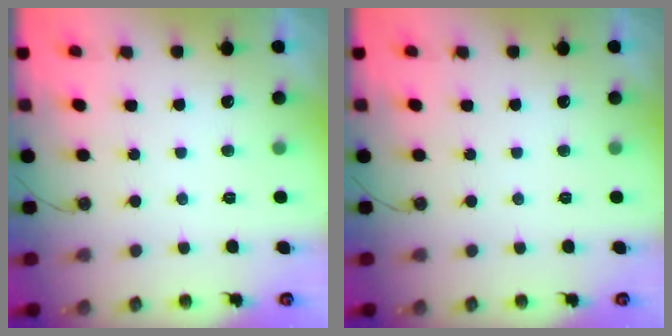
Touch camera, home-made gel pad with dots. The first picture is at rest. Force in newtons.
{"total": 0.0}